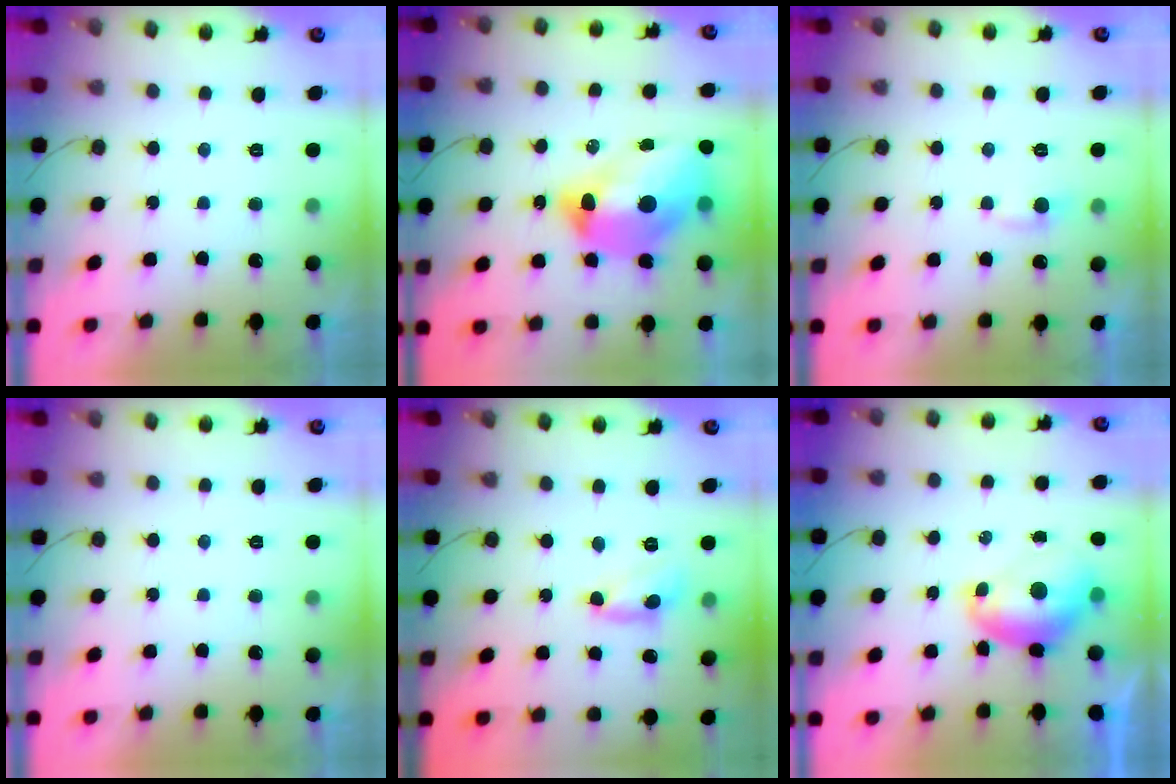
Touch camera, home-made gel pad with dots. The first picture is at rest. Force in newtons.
{"total": 19.2, "press": 19.1, "slide": 1.9}
{"total": 3.8, "press": 3.8, "slide": 0.5}
{"total": 0.0}
{"total": 4.2, "press": 4.2, "slide": 0.3}
{"total": 7.6, "press": 7.6, "slide": 1.0}